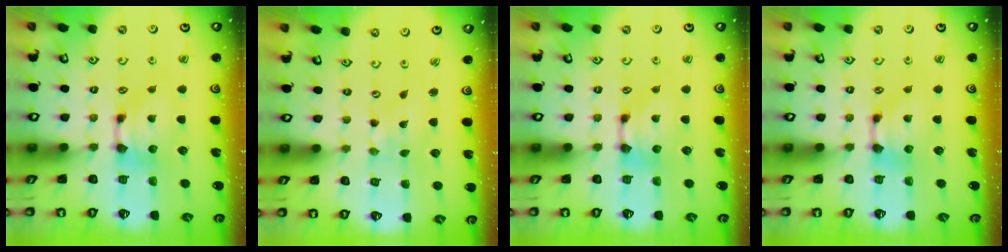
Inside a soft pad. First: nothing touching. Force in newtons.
{"total": 4.3, "press": 4.3, "slide": 0.2}
{"total": 0.0}
{"total": 0.0}